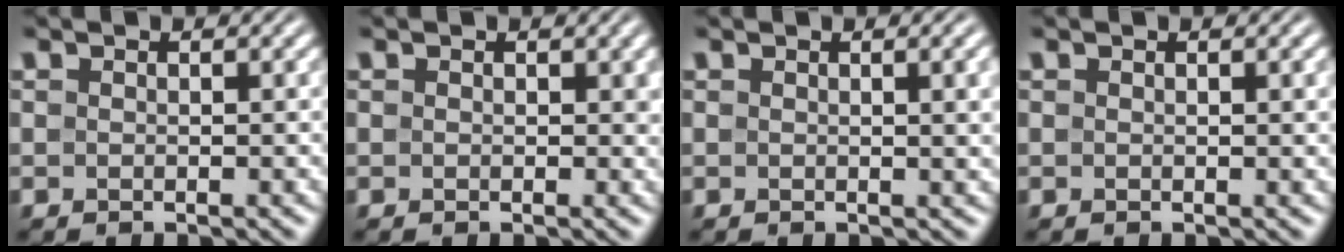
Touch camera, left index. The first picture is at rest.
{"total": 0.9, "force": [0.3, 0.7, 0.4], "torque": [-0.001, -0.001, 0.000]}
{"total": 2.7, "force": [0.6, 0.8, 2.5], "torque": [-0.023, 0.006, 0.006]}
{"total": 0.6, "force": [0.1, 0.1, 0.5], "torque": [-0.006, 0.004, 0.001]}